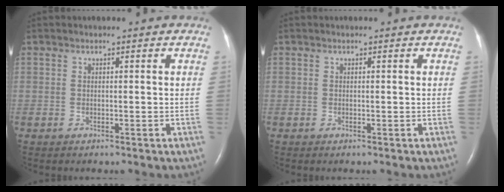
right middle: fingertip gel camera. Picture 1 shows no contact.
{"total": 0.0}